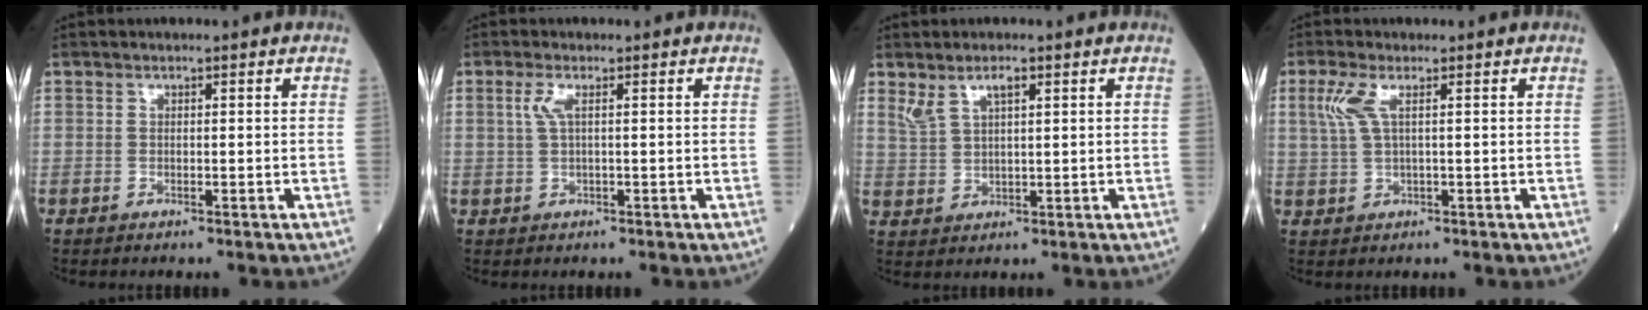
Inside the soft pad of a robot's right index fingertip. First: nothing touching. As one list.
[{"total": 1.9, "force": [0.6, 0.2, 1.8], "torque": [-0.049, 0.007, 0.013]}, {"total": 3.7, "force": [2.4, 1.1, 2.7], "torque": [-0.061, 0.008, 0.054]}, {"total": 3.5, "force": [1.3, 0.6, 3.1], "torque": [-0.086, 0.014, 0.031]}]